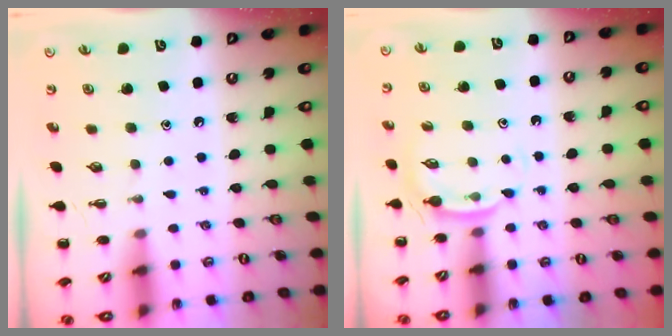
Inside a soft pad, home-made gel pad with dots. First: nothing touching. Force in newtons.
{"total": 5.6, "press": 5.4, "slide": 1.4}